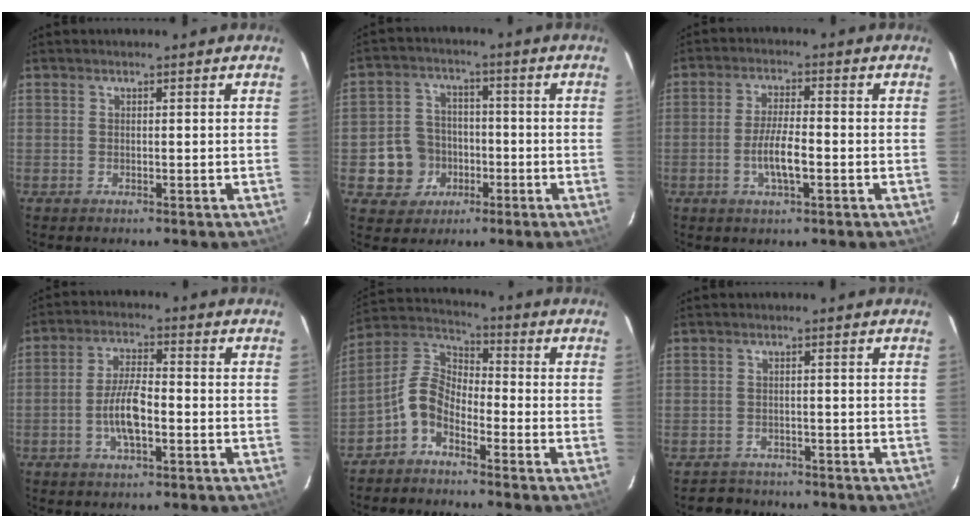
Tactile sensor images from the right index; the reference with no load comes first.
{"total": 8.7, "force": [-2.6, 8.1, 1.7], "torque": [-0.059, 0.029, -0.032]}
{"total": 6.0, "force": [-2.0, 1.4, 5.5], "torque": [-0.109, -0.003, -0.036]}
{"total": 7.3, "force": [-2.2, 2.3, 6.6], "torque": [-0.131, 0.005, -0.041]}
{"total": 7.3, "force": [-4.4, 3.9, 4.3], "torque": [-0.095, 0.022, -0.099]}
{"total": 3.8, "force": [-3.0, 2.2, -0.4], "torque": [0.003, 0.019, -0.048]}